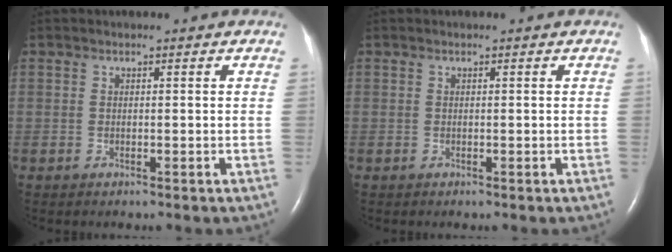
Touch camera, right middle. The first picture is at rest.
{"total": 0.0}